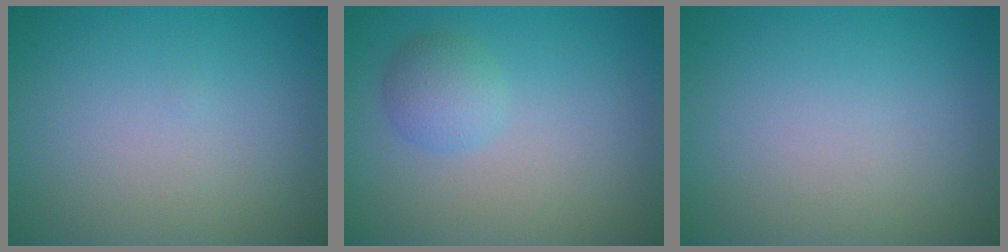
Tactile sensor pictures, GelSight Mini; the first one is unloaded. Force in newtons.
{"total": 2.2, "press": 2.2, "slide": 0.1}
{"total": 0.0}